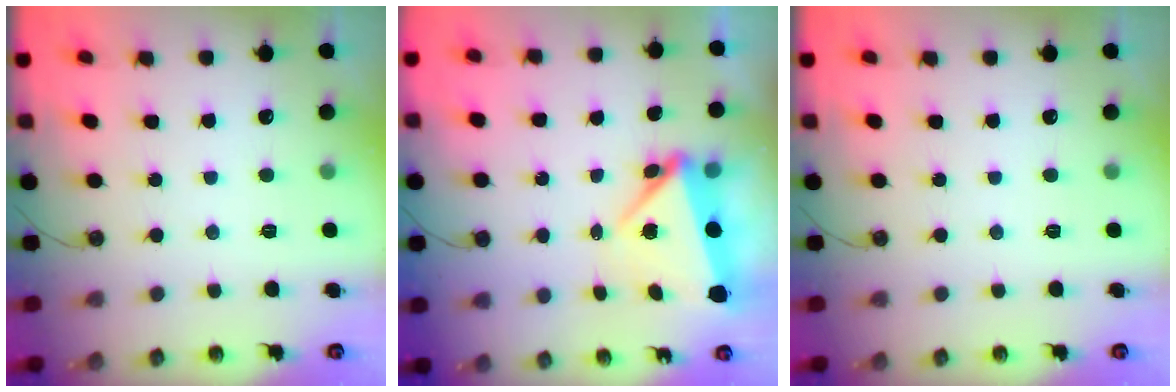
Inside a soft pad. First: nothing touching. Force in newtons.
{"total": 5.9, "press": 5.0, "slide": 3.0}
{"total": 0.0}